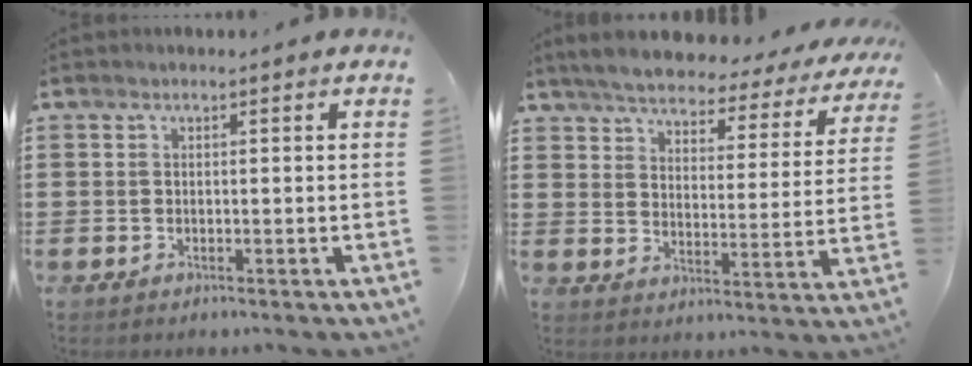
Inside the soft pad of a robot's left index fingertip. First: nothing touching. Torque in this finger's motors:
{"motor_torque": [2.14, 0.00, 1.05, 0.21]}